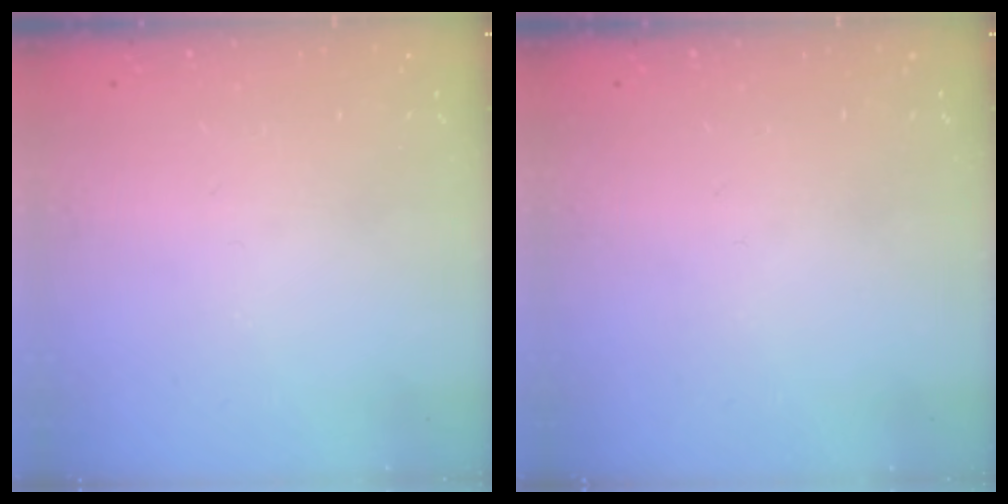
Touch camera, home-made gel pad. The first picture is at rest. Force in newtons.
{"total": 0.0}